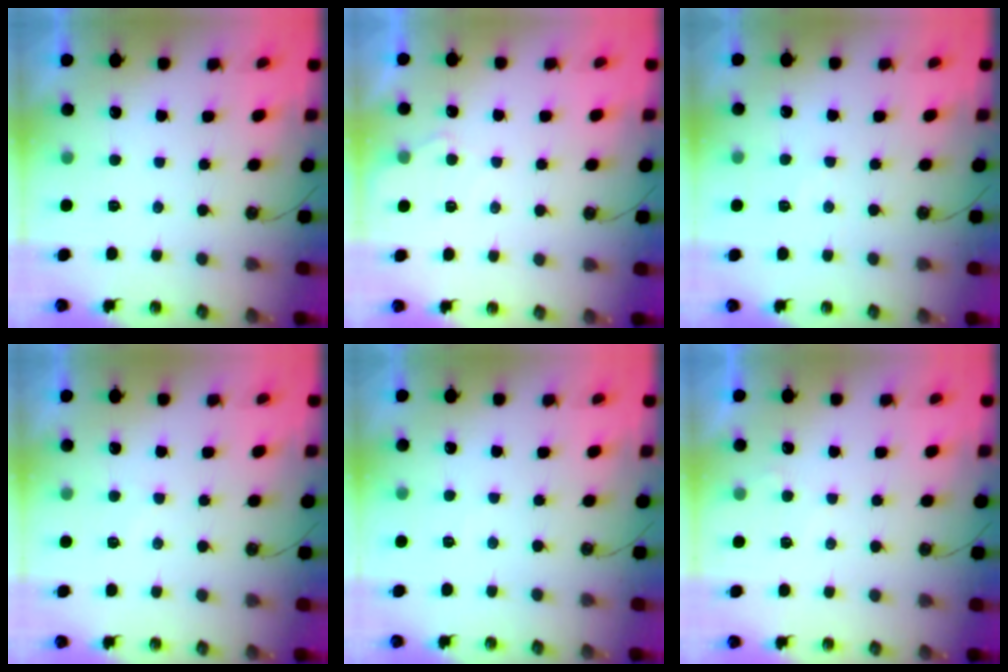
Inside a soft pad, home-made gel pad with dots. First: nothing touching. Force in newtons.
{"total": 4.6, "press": 4.5, "slide": 0.5}
{"total": 4.5, "press": 4.4, "slide": 0.8}
{"total": 4.1, "press": 4.0, "slide": 0.5}
{"total": 2.4, "press": 2.4, "slide": 0.4}
{"total": 3.4, "press": 3.4, "slide": 0.4}